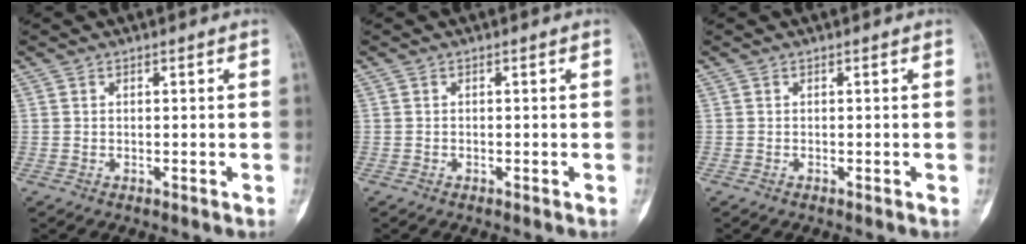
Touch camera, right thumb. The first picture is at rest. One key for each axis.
{"total": 0.0}
{"total": 0.0}